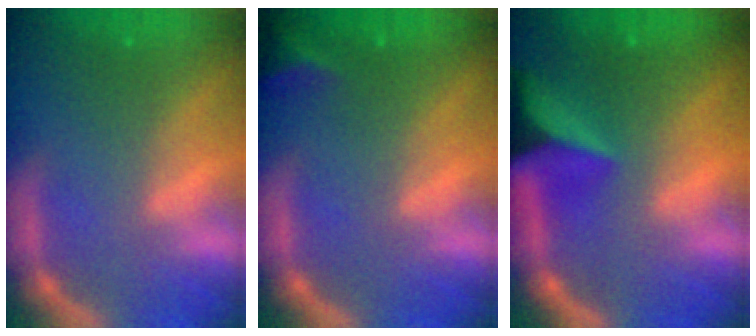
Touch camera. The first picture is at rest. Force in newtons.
{"total": 2.9}
{"total": 9.4}